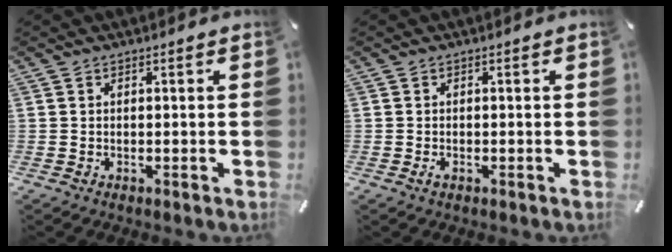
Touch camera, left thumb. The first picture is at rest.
{"total": 1.0, "force": [-0.4, 0.5, 0.7], "torque": [-0.013, -0.001, -0.008]}